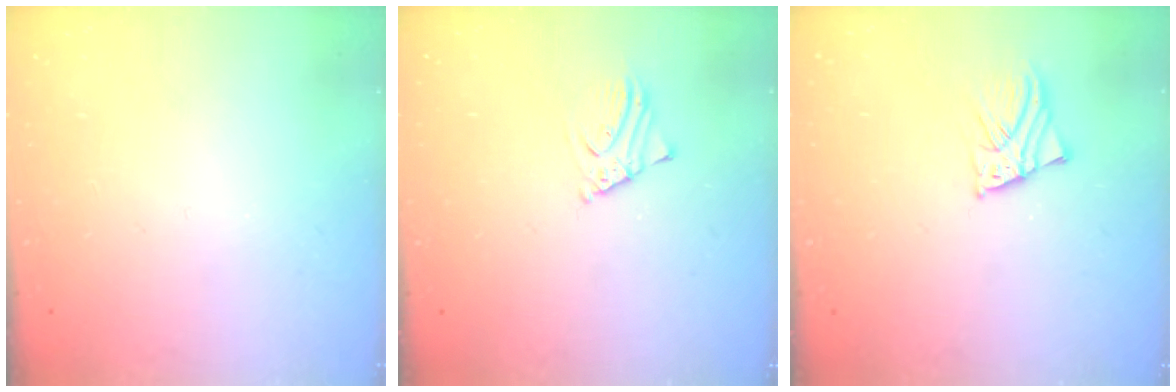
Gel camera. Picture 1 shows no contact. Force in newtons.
{"total": 2.5, "press": 2.5, "slide": 0.1}
{"total": 2.1, "press": 2.1, "slide": 0.1}